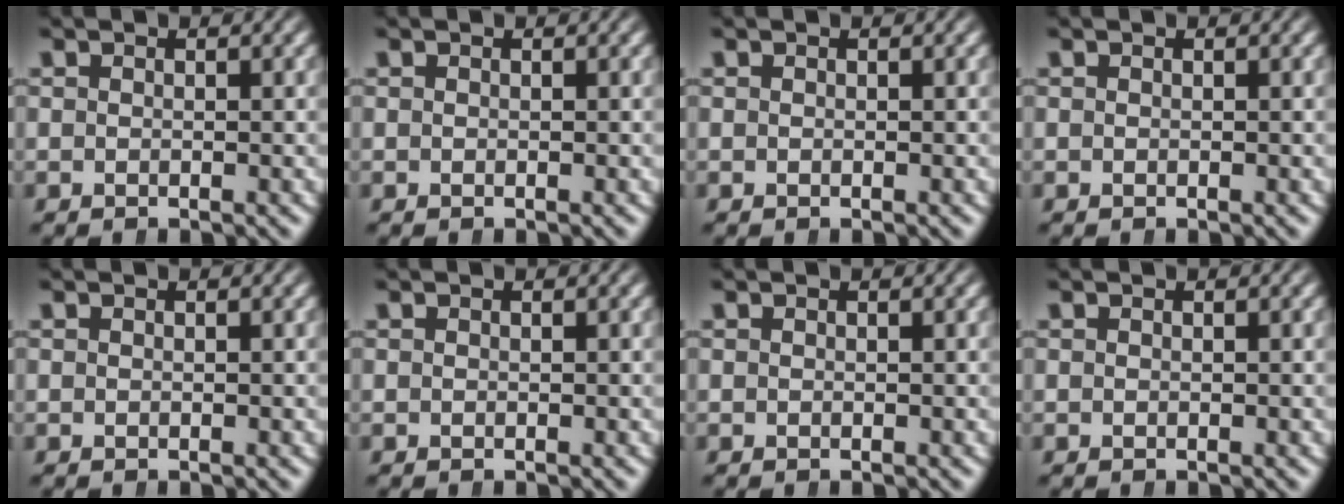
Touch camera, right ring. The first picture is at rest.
{"total": 0.0}
{"total": 0.0}
{"total": 0.0}
{"total": 0.0}
{"total": 0.0}
{"total": 0.0}
{"total": 0.0}